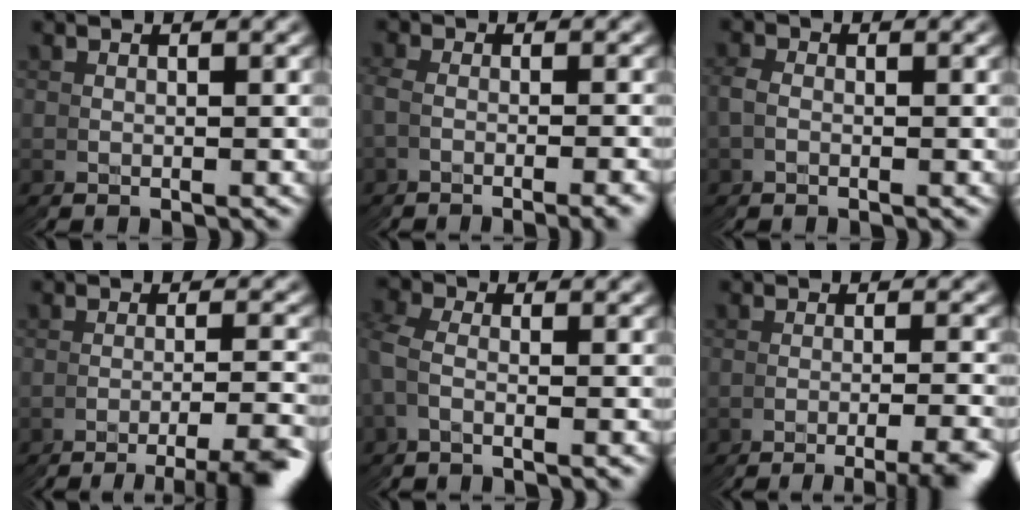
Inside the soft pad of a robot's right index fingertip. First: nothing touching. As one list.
[{"total": 2.4, "force": [-1.1, -1.9, -0.7], "torque": [0.007, 0.017, -0.028]}, {"total": 1.5, "force": [-0.7, 0.0, -1.3], "torque": [0.009, 0.001, -0.015]}, {"total": 5.4, "force": [-4.5, -1.8, 2.4], "torque": [-0.026, 0.012, -0.079]}, {"total": 1.3, "force": [-0.1, 1.2, -0.3], "torque": [-0.010, 0.018, -0.016]}, {"total": 4.1, "force": [-3.3, -2.0, 1.4], "torque": [-0.013, 0.014, -0.060]}]